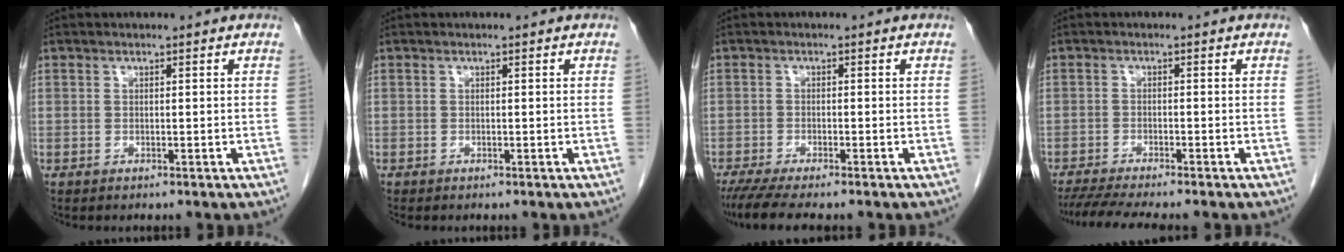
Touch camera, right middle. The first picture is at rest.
{"total": 0.0}
{"total": 6.6, "force": [-5.5, 0.5, 3.7], "torque": [-0.057, -0.016, -0.090]}
{"total": 7.5, "force": [-6.6, -0.1, 3.7], "torque": [-0.057, -0.016, -0.107]}